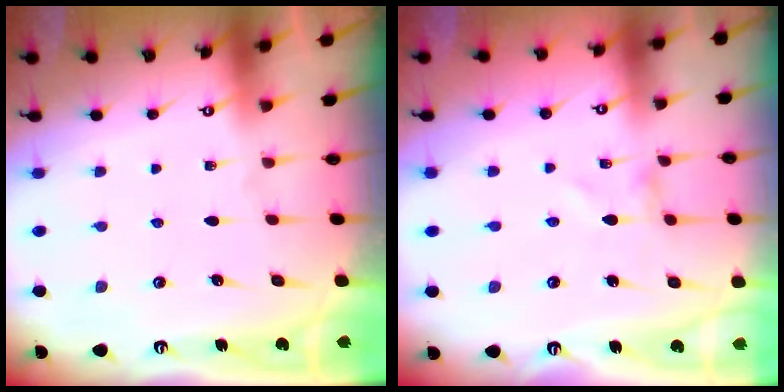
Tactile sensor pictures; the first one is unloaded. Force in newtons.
{"total": 0.8, "press": 0.8, "slide": 0.1}